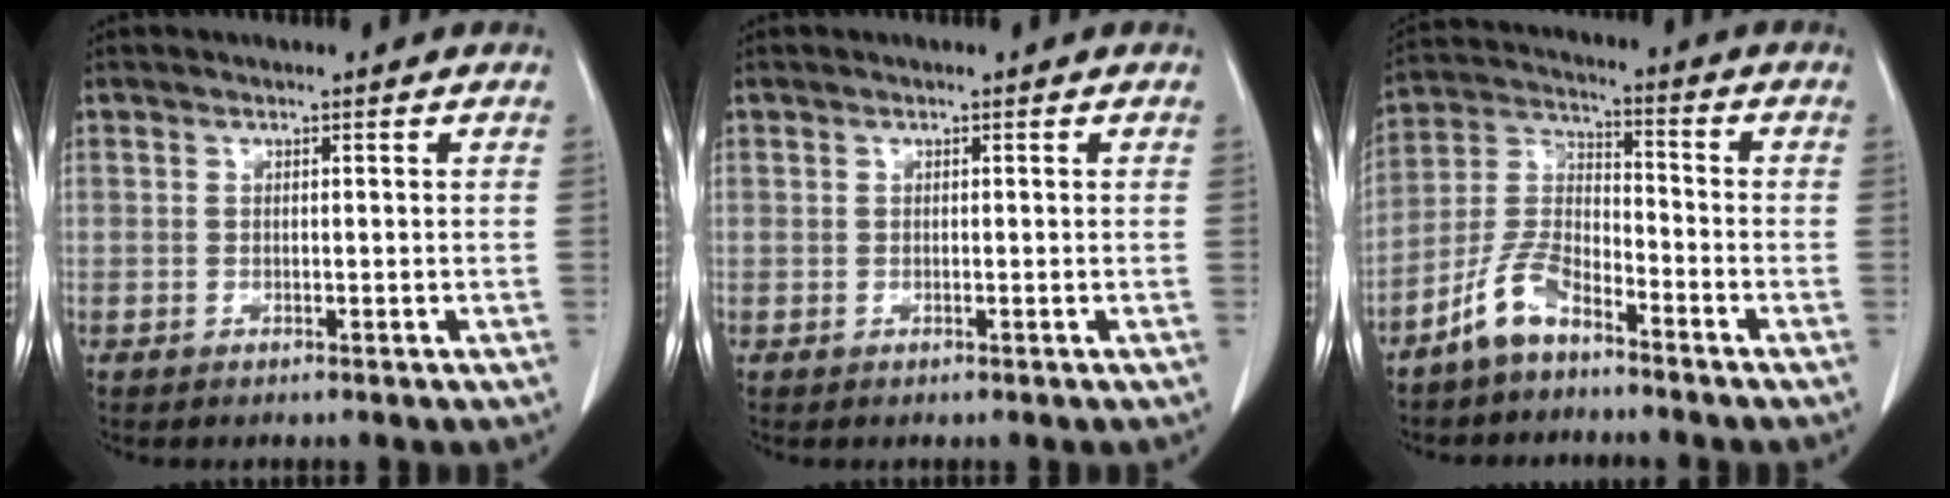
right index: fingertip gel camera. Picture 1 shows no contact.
{"total": 0.0}
{"total": 8.0, "force": [-5.8, 2.9, 4.6], "torque": [-0.109, 0.003, -0.121]}